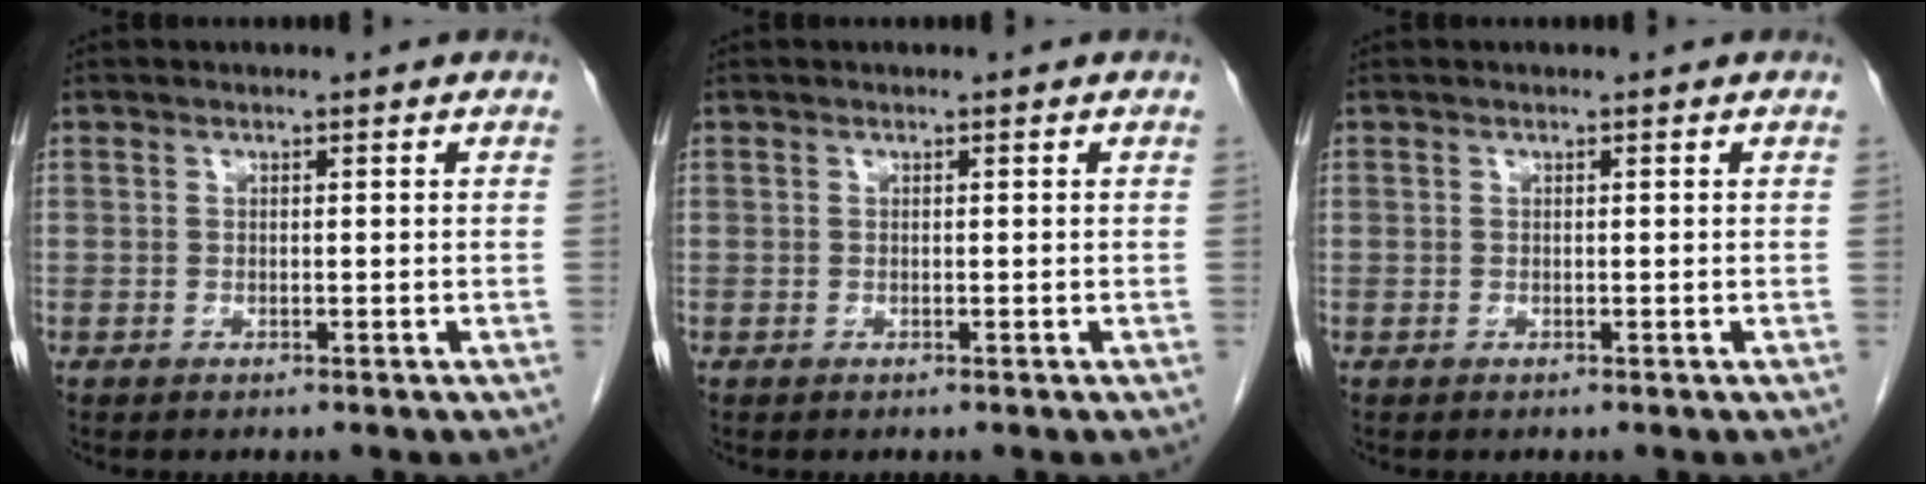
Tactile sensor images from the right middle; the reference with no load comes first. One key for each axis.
{"total": 0.0}
{"total": 0.0}